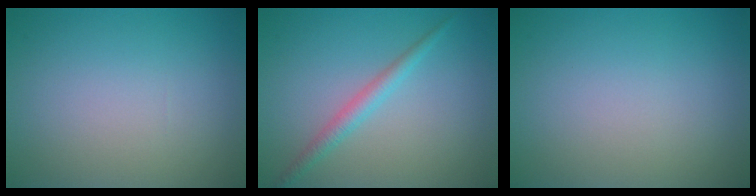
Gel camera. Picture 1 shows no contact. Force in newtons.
{"total": 2.0, "press": 2.0, "slide": 0.0}
{"total": 0.0}